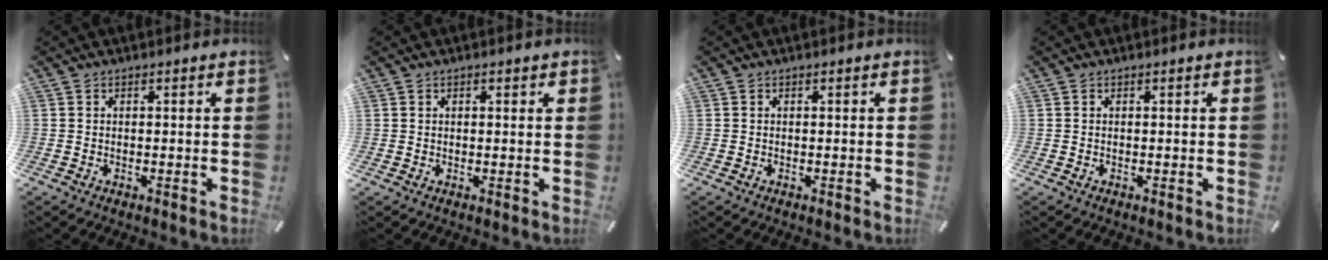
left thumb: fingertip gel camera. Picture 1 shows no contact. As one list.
[{"total": 1.0, "force": [0.5, 0.9, -0.1], "torque": [0.010, -0.002, 0.008]}, {"total": 0.0}, {"total": 0.0}]